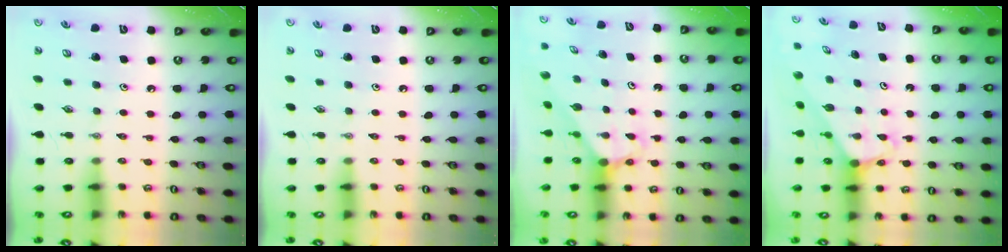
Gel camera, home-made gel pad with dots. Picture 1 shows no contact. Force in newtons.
{"total": 0.0}
{"total": 2.3, "press": 2.3, "slide": 0.1}
{"total": 1.9, "press": 1.9, "slide": 0.1}